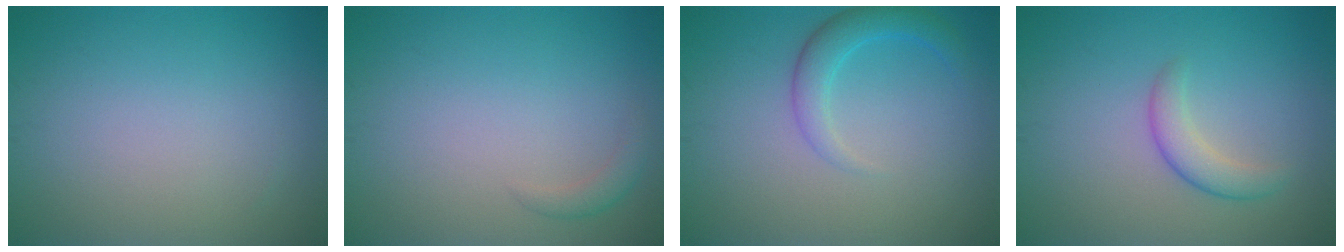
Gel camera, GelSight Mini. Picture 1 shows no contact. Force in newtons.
{"total": 1.1, "press": 1.1, "slide": 0.1}
{"total": 2.7, "press": 2.7, "slide": 0.1}
{"total": 2.4, "press": 2.4, "slide": 0.1}